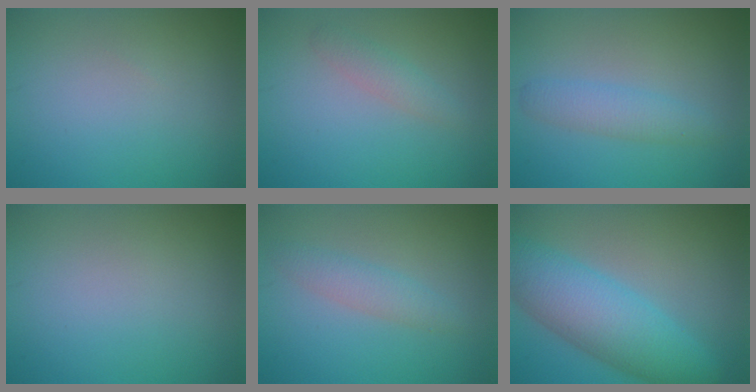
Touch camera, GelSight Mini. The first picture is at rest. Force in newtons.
{"total": 1.6, "press": 1.6, "slide": 0.1}
{"total": 2.4, "press": 2.4, "slide": 0.1}
{"total": 0.0}
{"total": 2.1, "press": 2.1, "slide": 0.1}
{"total": 7.9, "press": 7.9, "slide": 0.1}